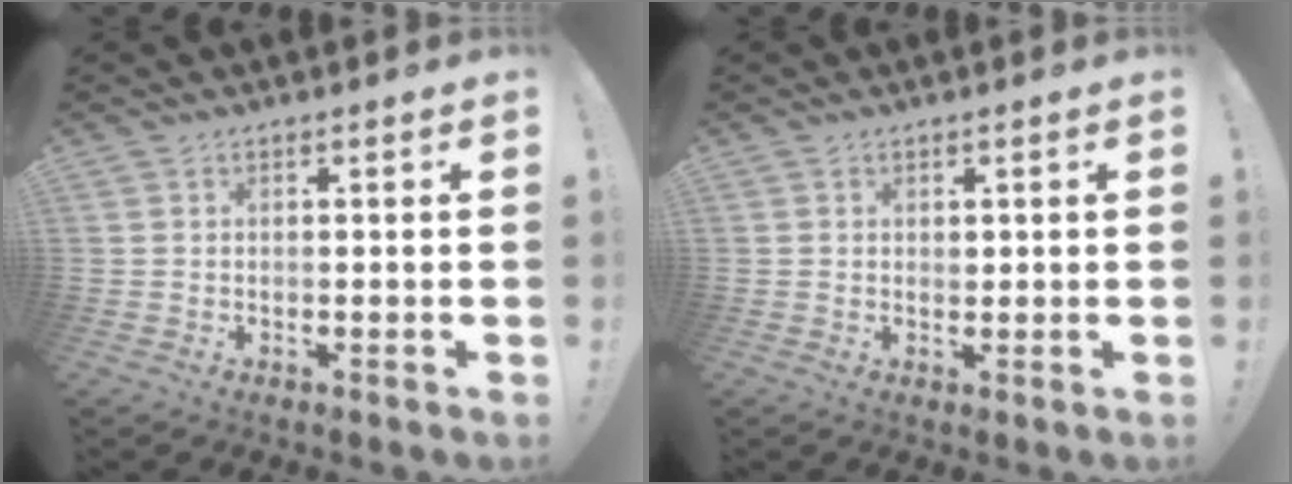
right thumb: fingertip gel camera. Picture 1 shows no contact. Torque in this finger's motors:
{"motor_torque": [-0.19, -0.29, 0.03, 0.25, 0.00]}